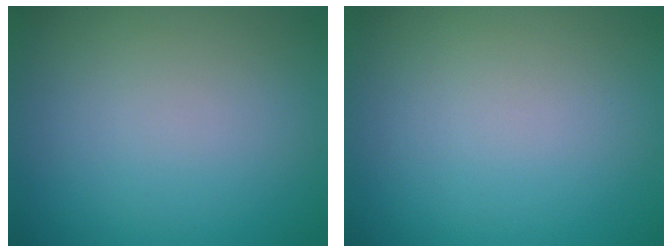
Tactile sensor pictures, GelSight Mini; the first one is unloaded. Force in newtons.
{"total": 0.0}